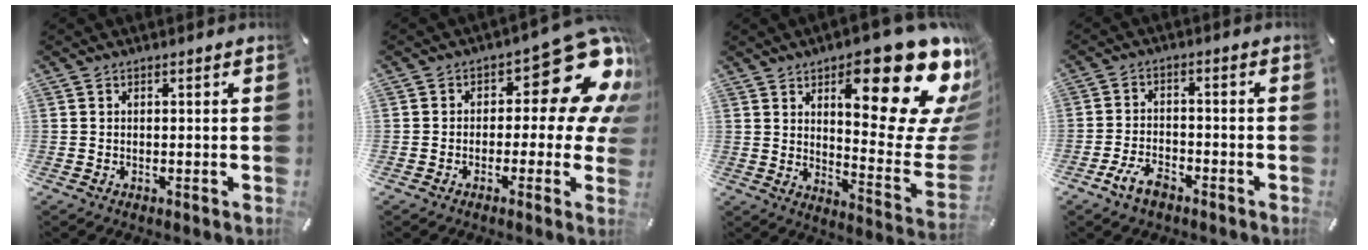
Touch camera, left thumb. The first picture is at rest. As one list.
[{"total": 17.8, "force": [6.9, 8.7, 13.9], "torque": [-0.168, -0.043, 0.112]}, {"total": 27.3, "force": [14.0, 10.2, 21.1], "torque": [-0.262, -0.109, 0.230]}, {"total": 6.3, "force": [-4.2, 3.4, 3.3], "torque": [-0.074, 0.020, -0.081]}]